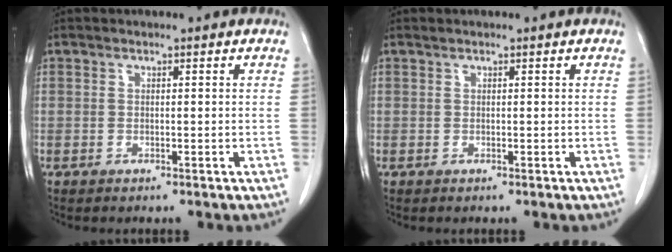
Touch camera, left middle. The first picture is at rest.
{"total": 0.0}